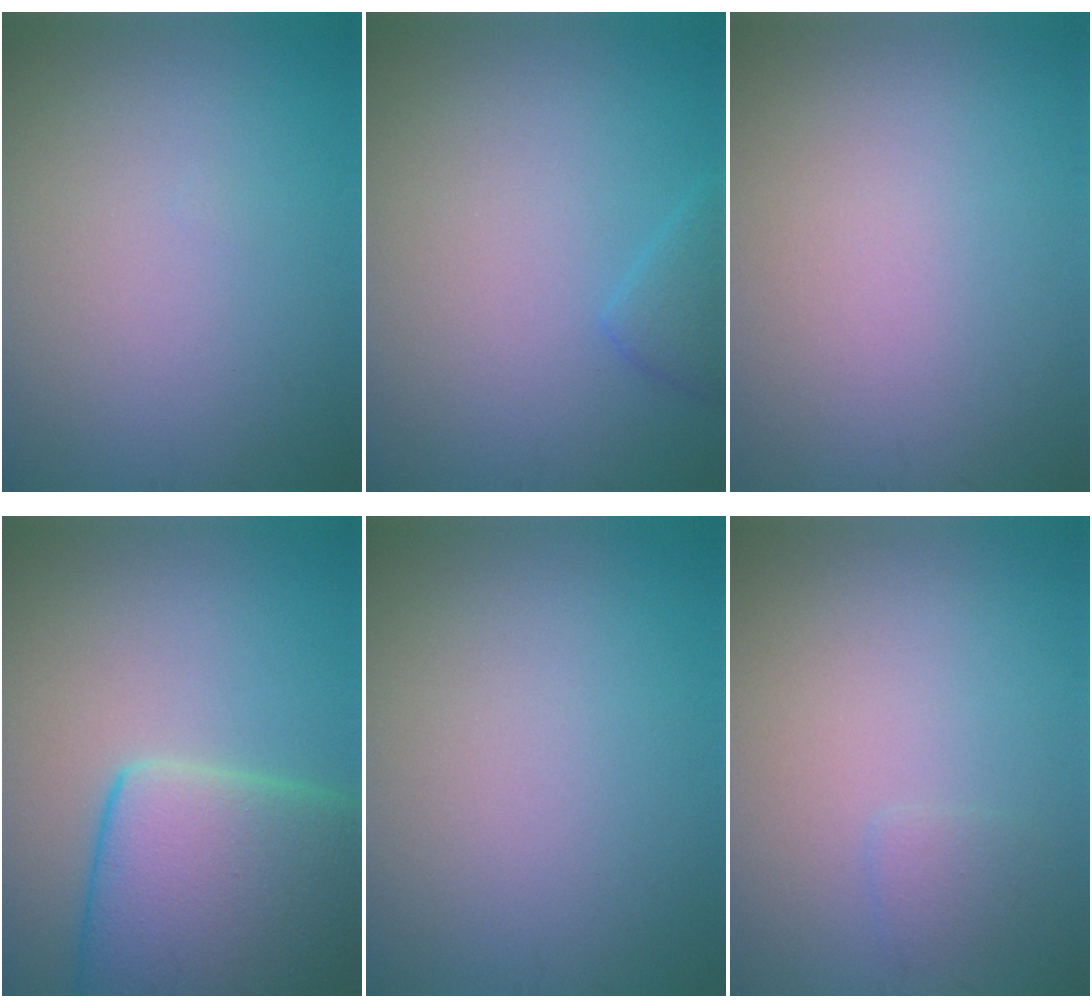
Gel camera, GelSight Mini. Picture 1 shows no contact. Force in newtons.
{"total": 1.7, "press": 1.7, "slide": 0.1}
{"total": 0.0}
{"total": 11.6, "press": 11.5, "slide": 1.0}
{"total": 0.0}
{"total": 0.9, "press": 0.9, "slide": 0.1}